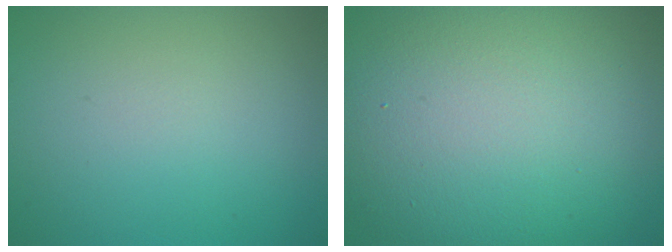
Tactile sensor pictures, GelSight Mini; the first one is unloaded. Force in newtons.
{"total": 17.6, "press": 17.6, "slide": 0.7}